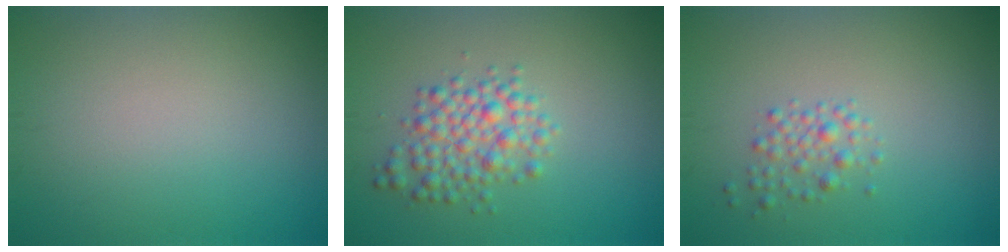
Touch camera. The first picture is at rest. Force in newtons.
{"total": 3.7, "press": 3.7, "slide": 0.1}
{"total": 1.7, "press": 1.7, "slide": 0.1}